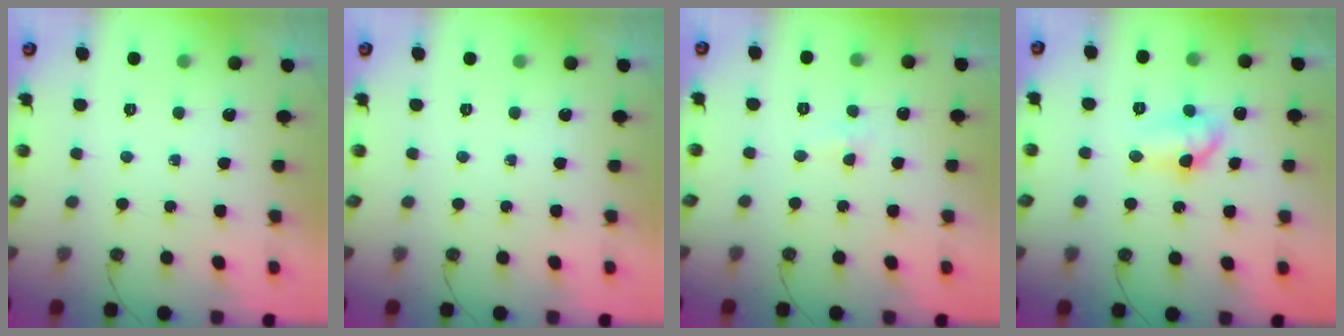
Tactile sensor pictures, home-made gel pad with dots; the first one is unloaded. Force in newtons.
{"total": 0.0}
{"total": 2.7, "press": 2.0, "slide": 1.8}
{"total": 8.4, "press": 8.3, "slide": 0.9}